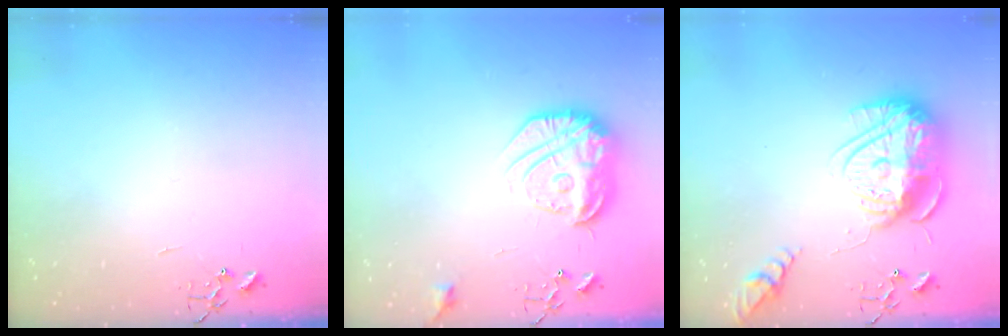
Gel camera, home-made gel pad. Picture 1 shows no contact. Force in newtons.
{"total": 17.6, "press": 17.6, "slide": 1.3}
{"total": 18.9, "press": 18.9, "slide": 1.6}